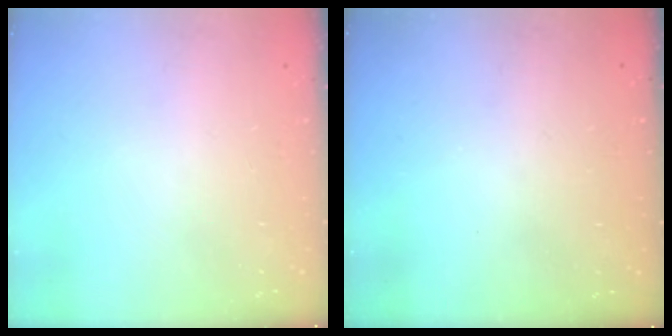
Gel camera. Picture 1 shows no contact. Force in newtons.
{"total": 3.0, "press": 3.0, "slide": 0.1}